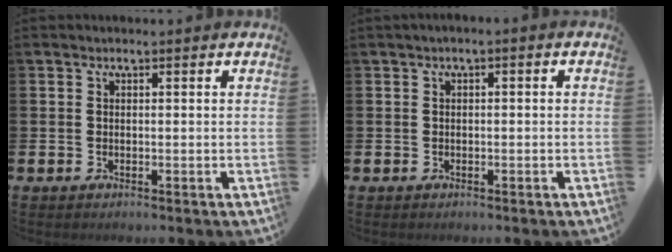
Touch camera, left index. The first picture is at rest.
{"total": 0.7, "force": [-0.5, 0.2, 0.5], "torque": [-0.014, 0.002, -0.009]}